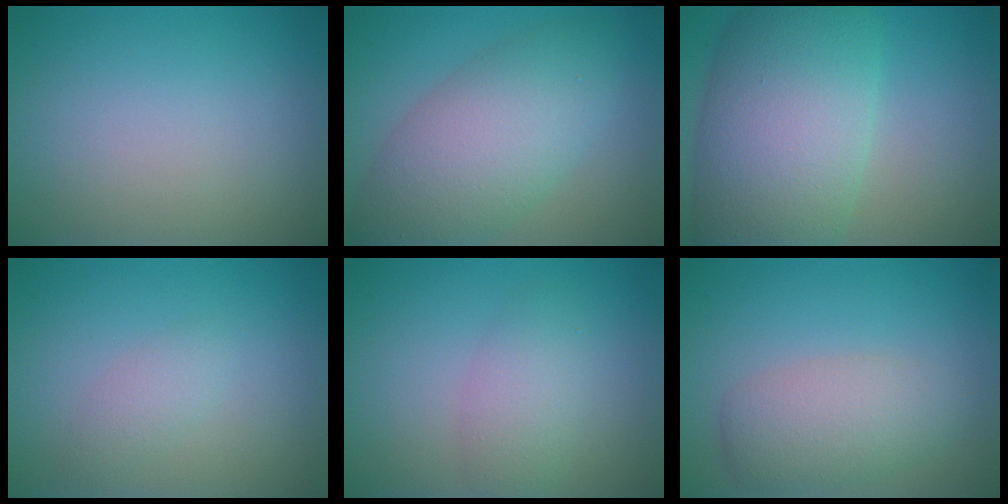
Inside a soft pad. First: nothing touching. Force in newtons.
{"total": 7.9, "press": 7.9, "slide": 0.2}
{"total": 11.7, "press": 11.7, "slide": 0.7}
{"total": 1.5, "press": 1.5, "slide": 0.1}
{"total": 2.7, "press": 2.7, "slide": 0.2}
{"total": 4.0, "press": 4.0, "slide": 0.1}